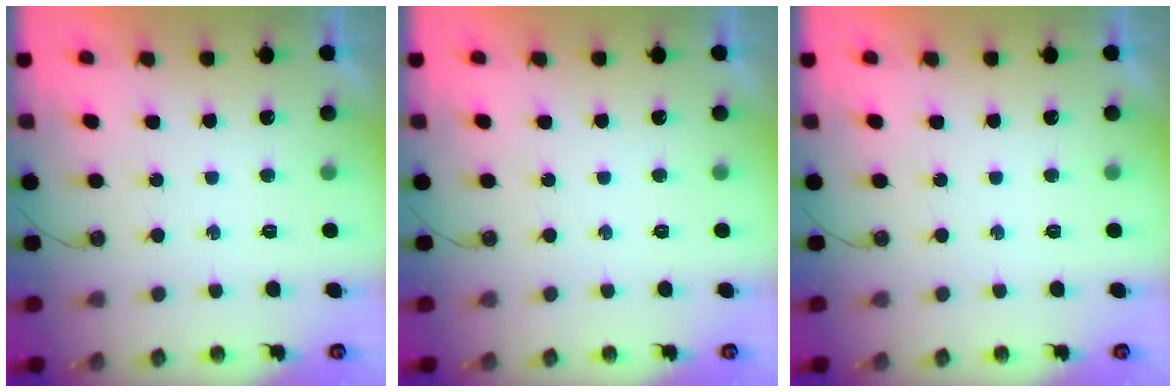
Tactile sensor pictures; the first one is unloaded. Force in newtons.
{"total": 0.0}
{"total": 0.0}